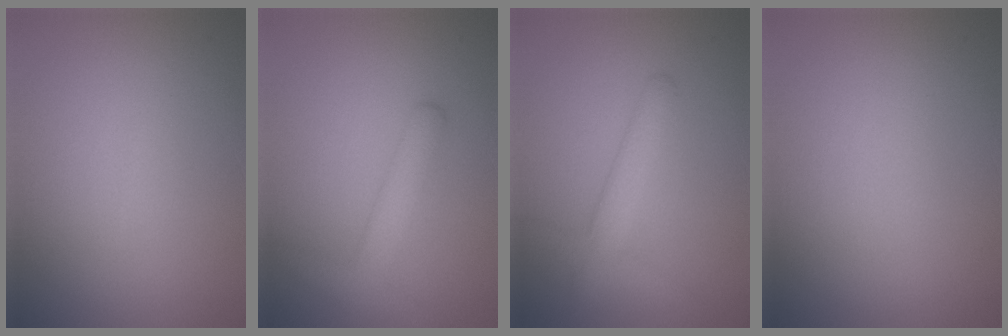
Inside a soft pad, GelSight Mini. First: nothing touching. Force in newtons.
{"total": 2.9, "press": 2.9, "slide": 0.2}
{"total": 2.8, "press": 2.8, "slide": 0.1}
{"total": 0.0}